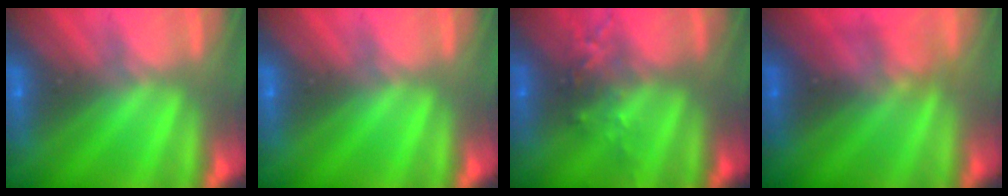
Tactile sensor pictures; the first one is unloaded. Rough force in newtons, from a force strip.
{"total": 0.0}
{"total": 2.6}
{"total": 3.2}